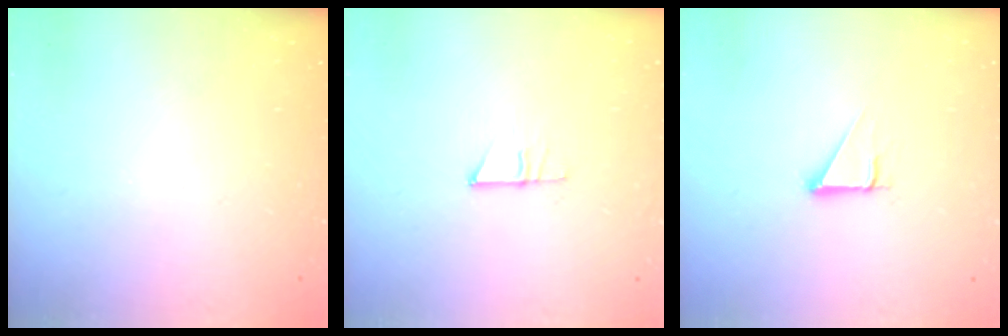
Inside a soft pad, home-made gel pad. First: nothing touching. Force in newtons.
{"total": 7.0, "press": 7.0, "slide": 0.5}
{"total": 3.0, "press": 3.0, "slide": 0.1}